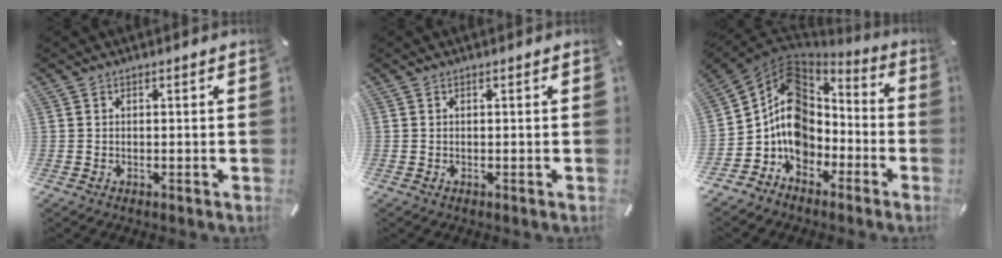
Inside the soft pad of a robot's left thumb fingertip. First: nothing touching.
{"total": 0.0}
{"total": 11.5, "force": [-1.9, 10.1, 5.2], "torque": [-0.129, 0.001, -0.034]}